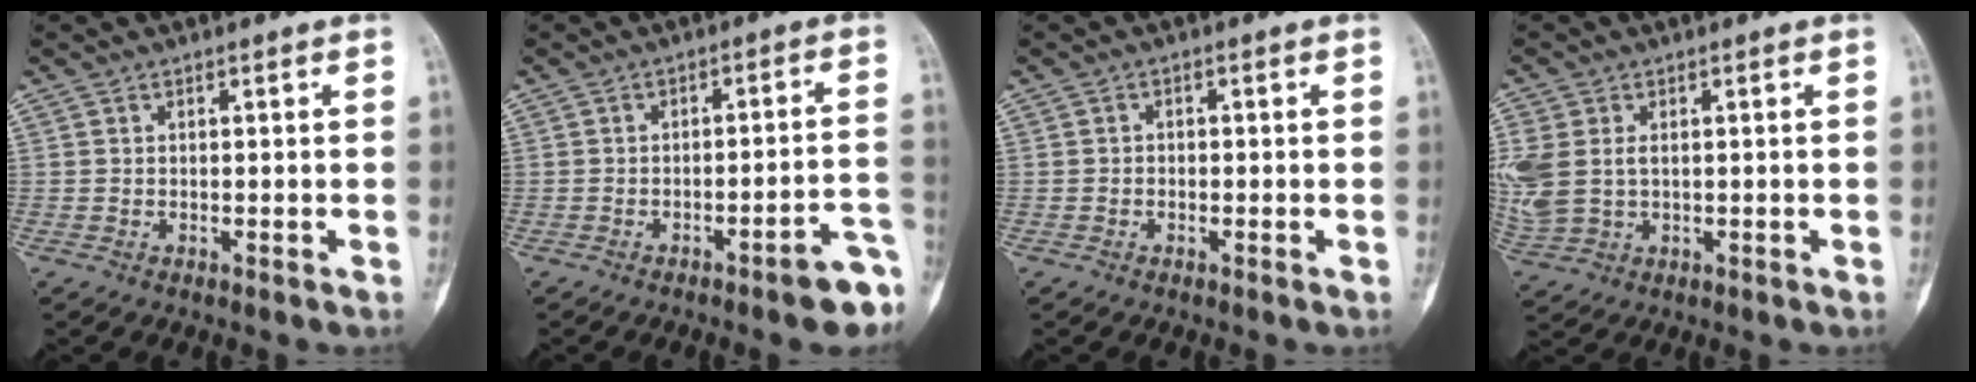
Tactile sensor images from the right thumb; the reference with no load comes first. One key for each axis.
{"total": 8.3, "fx": -4.8, "fy": 1.5, "fz": 6.6, "tx": -0.066, "ty": 0.034, "tz": -0.056}
{"total": 1.0, "fx": -0.2, "fy": 0.9, "fz": 0.3, "tx": 0.002, "ty": 0.005, "tz": -0.007}
{"total": 10.3, "fx": 1.1, "fy": 7.2, "fz": 7.3, "tx": -0.199, "ty": 0.003, "tz": 0.036}